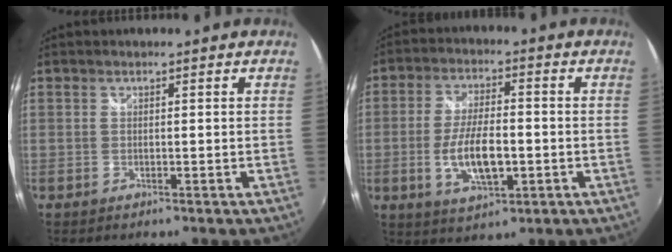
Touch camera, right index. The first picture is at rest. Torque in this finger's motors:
{"motor_torque": [0.33, -0.22, 0.39, 0.12]}